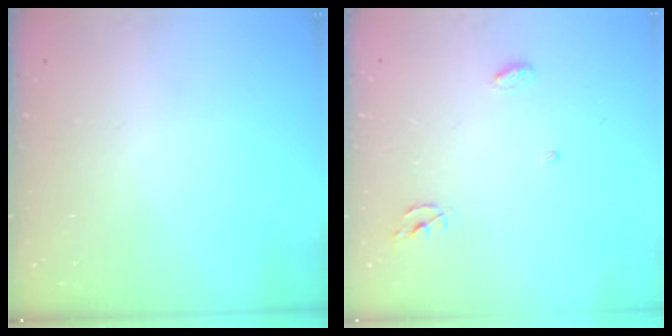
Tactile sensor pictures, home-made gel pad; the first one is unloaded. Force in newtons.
{"total": 3.9, "press": 3.9, "slide": 0.2}